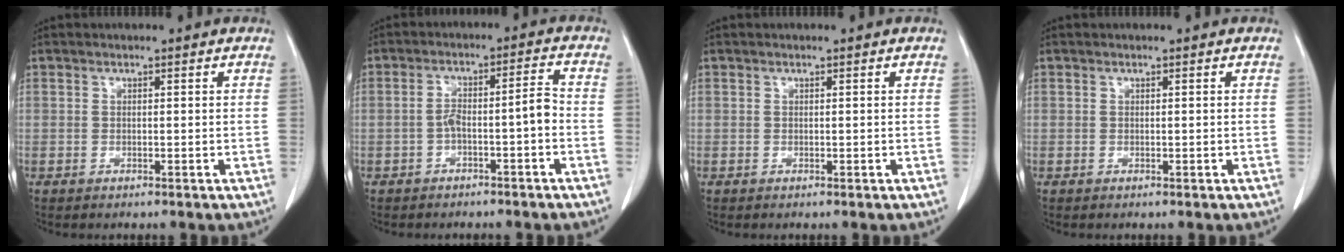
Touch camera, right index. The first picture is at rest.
{"total": 5.2, "force": [-1.7, 0.5, 4.9], "torque": [-0.082, 0.025, -0.025]}
{"total": 0.0}
{"total": 0.0}